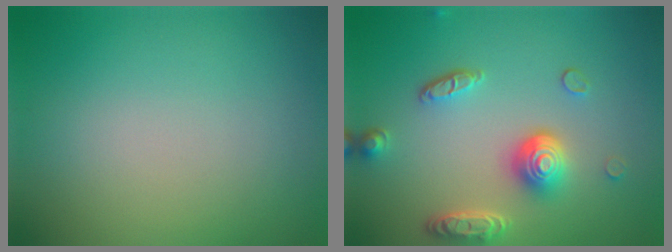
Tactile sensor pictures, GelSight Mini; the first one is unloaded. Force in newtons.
{"total": 4.8, "press": 3.6, "slide": 3.1}